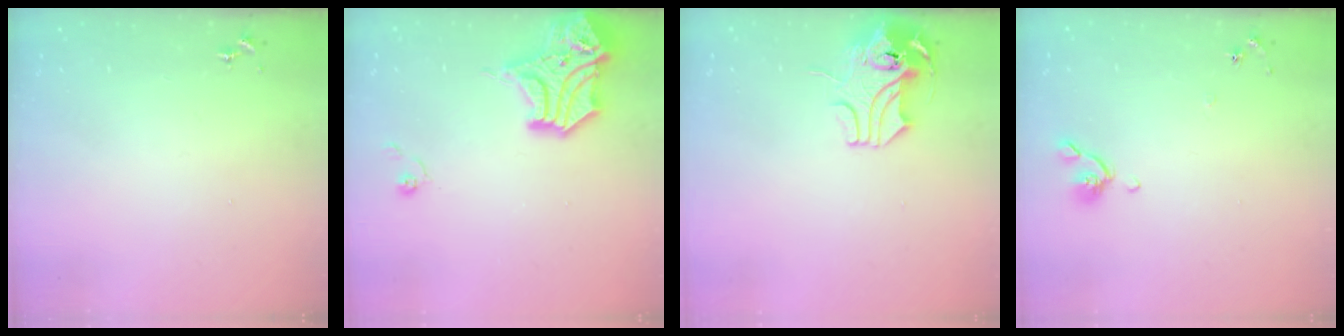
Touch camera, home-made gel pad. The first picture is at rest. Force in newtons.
{"total": 15.8, "press": 15.6, "slide": 2.4}
{"total": 12.2, "press": 12.1, "slide": 1.7}
{"total": 5.4, "press": 5.3, "slide": 1.1}